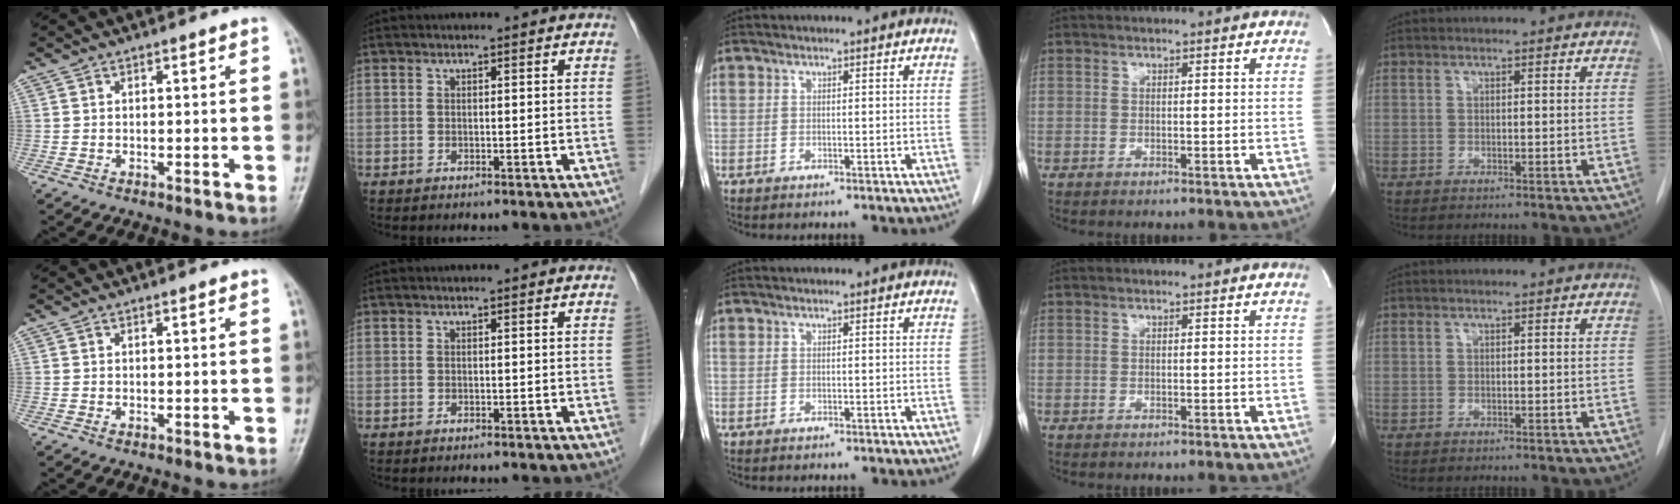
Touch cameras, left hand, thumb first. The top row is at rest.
{}